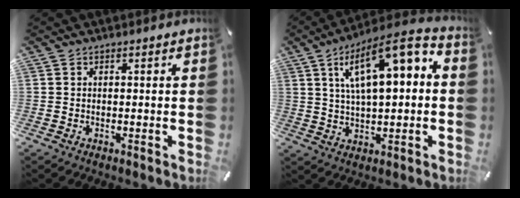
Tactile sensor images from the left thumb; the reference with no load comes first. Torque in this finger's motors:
{"motor_torque": [2.24, 2.77, 1.52, -1.25, 0.50]}